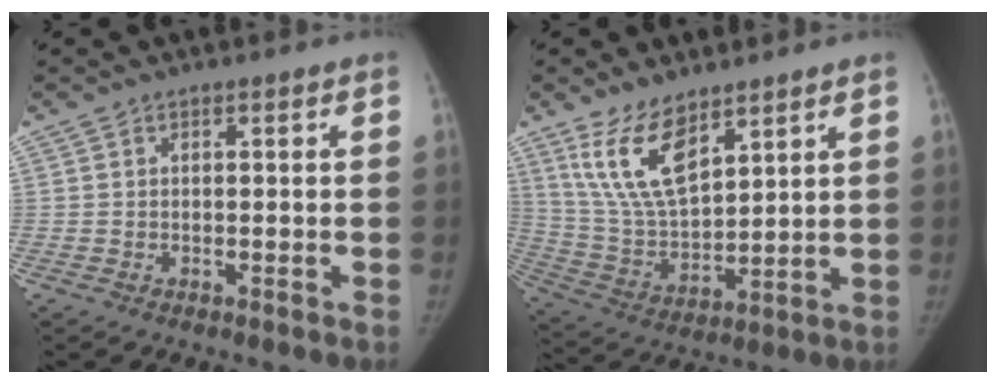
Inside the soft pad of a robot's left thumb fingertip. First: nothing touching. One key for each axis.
{"total": 12.9, "fx": 8.2, "fy": 5.5, "fz": 8.4, "tx": -0.141, "ty": -0.043, "tz": 0.177}